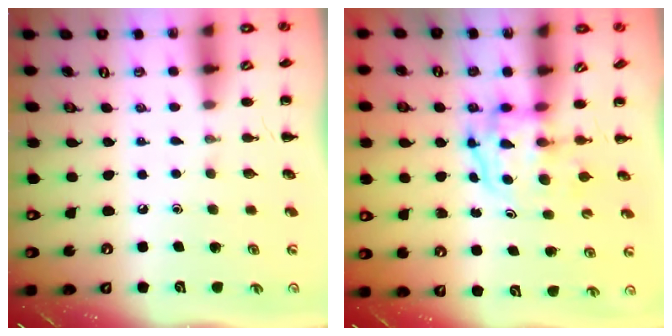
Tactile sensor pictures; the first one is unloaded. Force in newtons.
{"total": 3.9, "press": 3.9, "slide": 0.6}